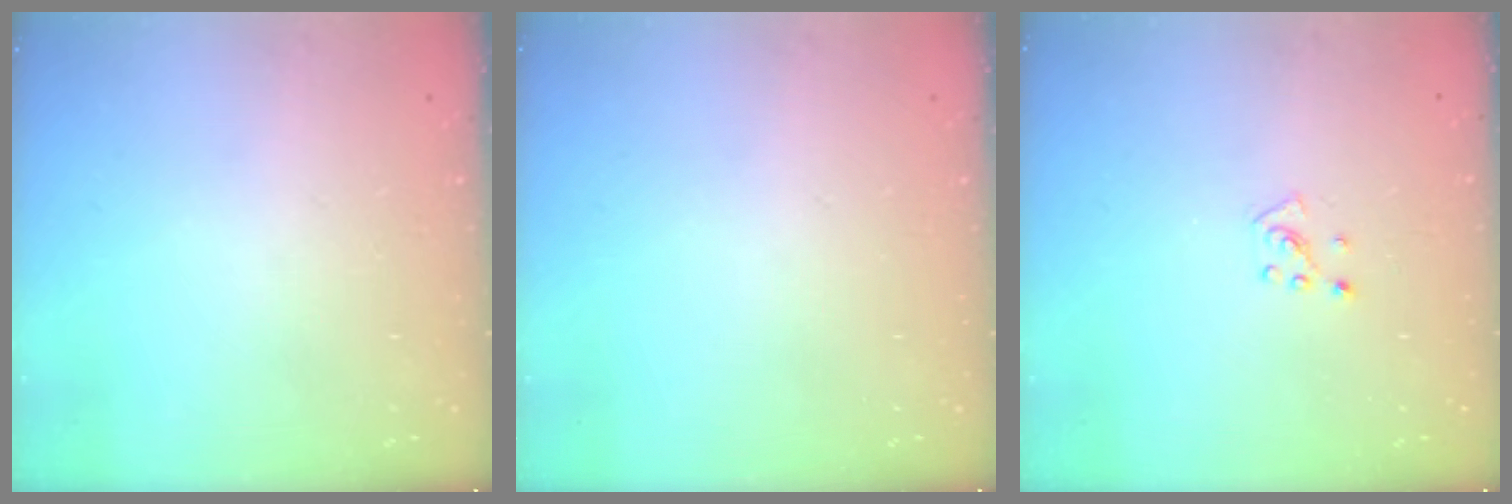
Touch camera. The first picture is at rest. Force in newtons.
{"total": 0.0}
{"total": 3.6, "press": 3.6, "slide": 0.4}